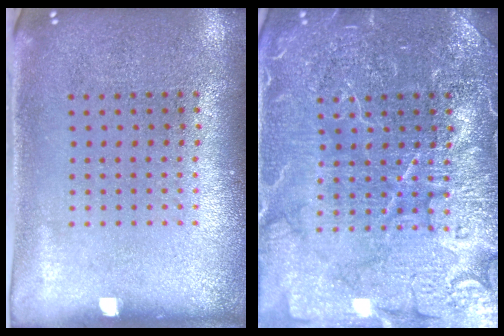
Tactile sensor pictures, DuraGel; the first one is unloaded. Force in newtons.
{"total": 6.9, "press": 6.8, "slide": 0.9}